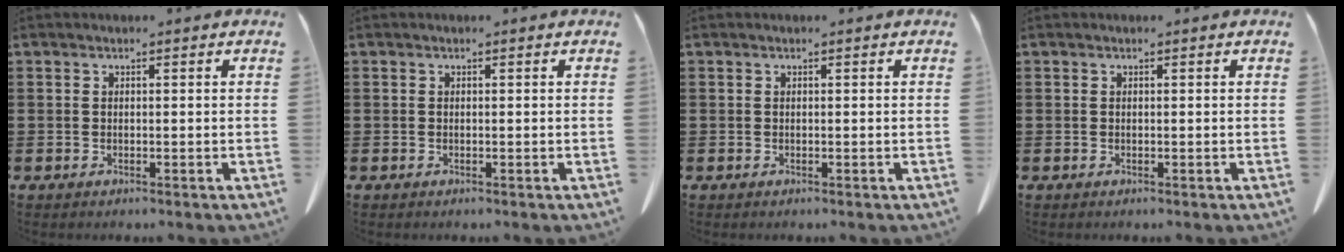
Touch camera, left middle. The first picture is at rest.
{"total": 0.0}
{"total": 0.0}
{"total": 0.0}